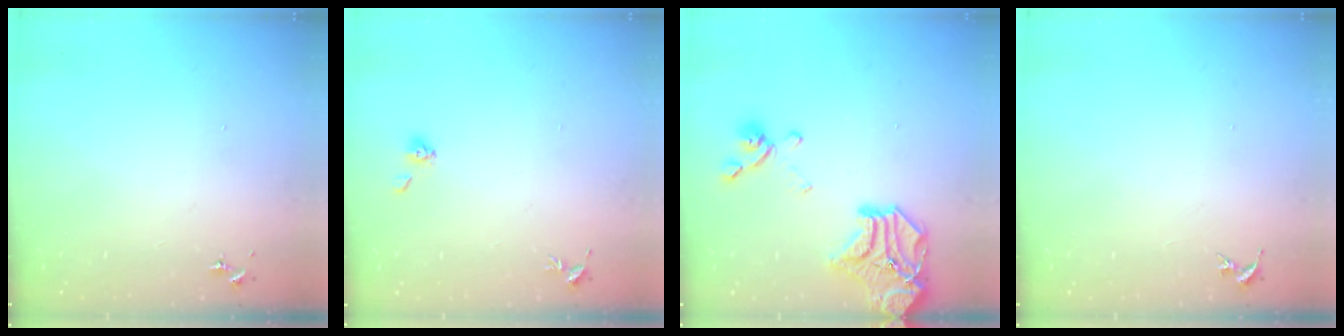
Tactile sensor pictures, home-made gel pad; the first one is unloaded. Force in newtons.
{"total": 4.0, "press": 3.5, "slide": 2.1}
{"total": 19.2, "press": 19.0, "slide": 2.5}
{"total": 0.0}